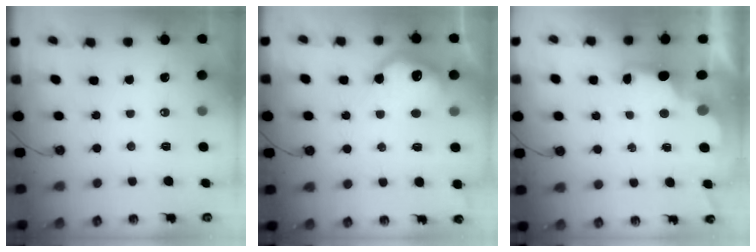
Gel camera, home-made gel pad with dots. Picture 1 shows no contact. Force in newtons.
{"total": 13.1, "press": 13.0, "slide": 0.9}
{"total": 2.8, "press": 2.6, "slide": 0.9}